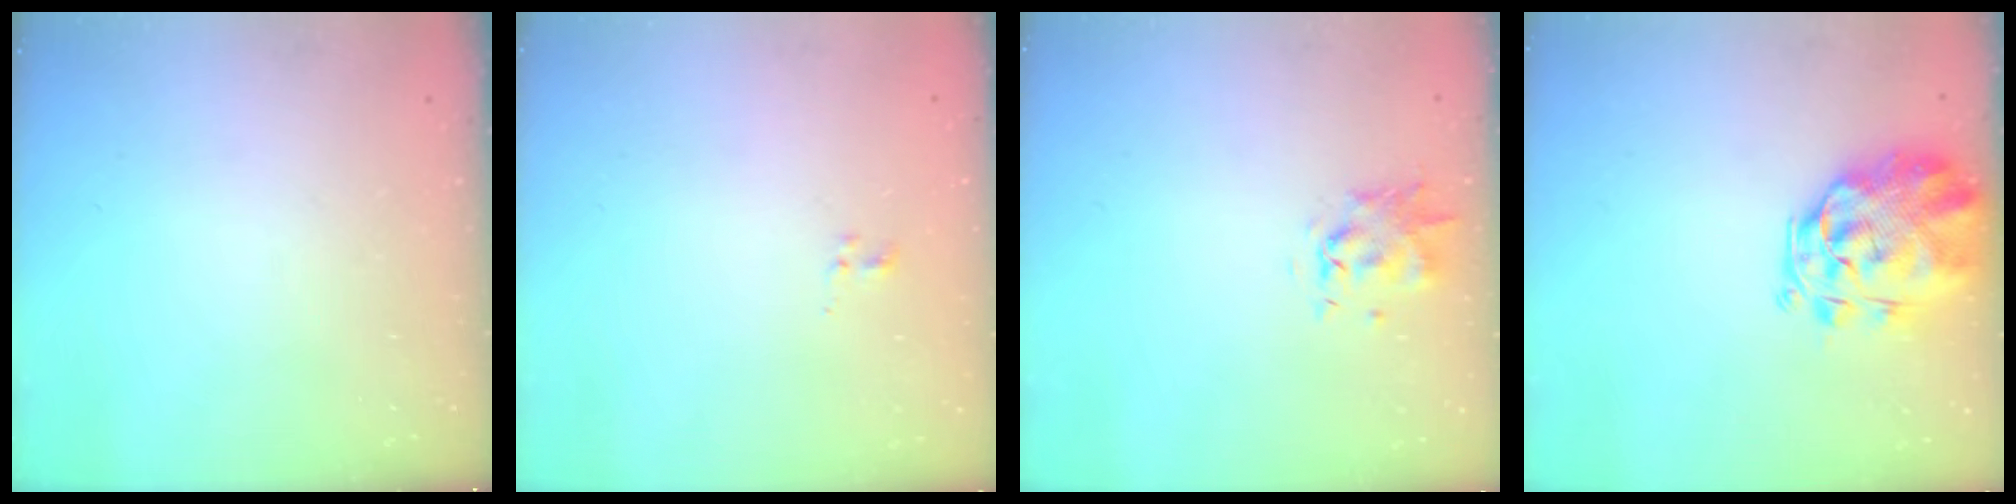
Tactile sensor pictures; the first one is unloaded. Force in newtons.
{"total": 0.7, "press": 0.4, "slide": 0.6}
{"total": 1.0, "press": 0.9, "slide": 0.3}
{"total": 3.4, "press": 2.9, "slide": 1.6}